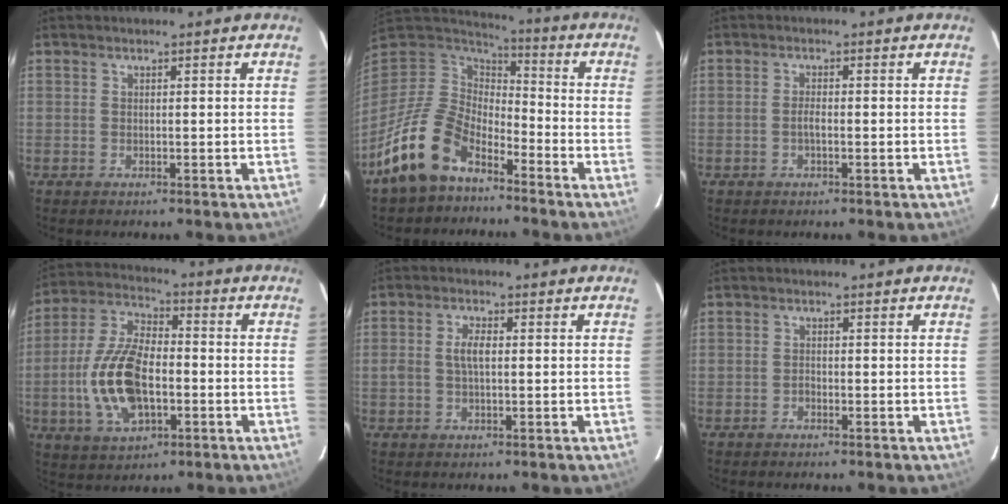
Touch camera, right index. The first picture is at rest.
{"total": 14.9, "force": [-9.5, 8.2, 7.9], "torque": [-0.178, 0.003, -0.178]}
{"total": 1.2, "force": [-0.4, 0.3, 1.1], "torque": [-0.023, 0.002, -0.009]}
{"total": 15.7, "force": [-3.3, 8.1, 13.1], "torque": [-0.276, 0.006, -0.056]}
{"total": 3.3, "force": [0.1, 1.4, 3.0], "torque": [-0.060, 0.005, 0.003]}
{"total": 0.8, "force": [-0.6, 0.4, 0.2], "torque": [-0.003, 0.002, -0.013]}